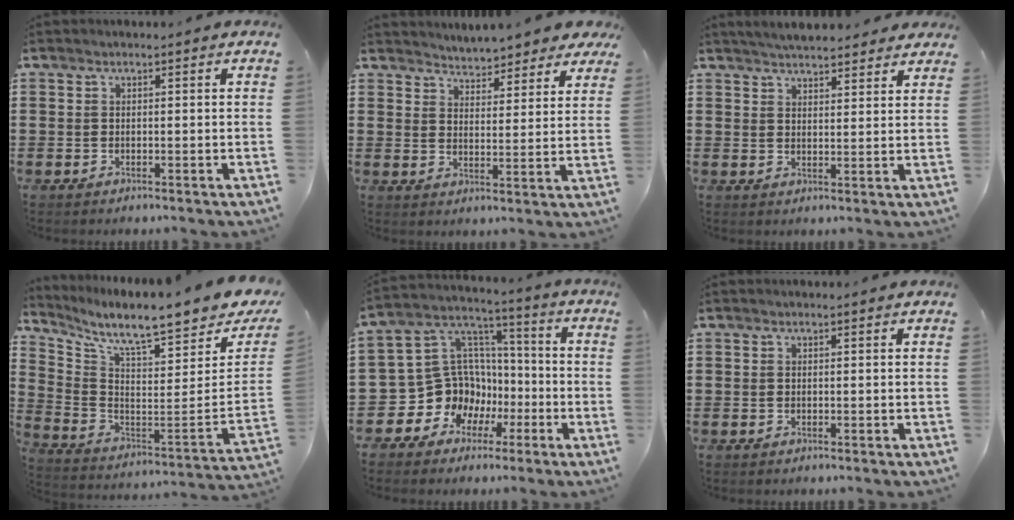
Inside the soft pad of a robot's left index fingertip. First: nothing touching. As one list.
[{"total": 4.5, "force": [4.5, 0.2, -0.4], "torque": [-0.015, -0.024, 0.082]}, {"total": 4.1, "force": [4.0, 0.5, 0.8], "torque": [-0.026, -0.009, 0.074]}, {"total": 8.2, "force": [6.9, 0.0, 4.5], "torque": [-0.104, -0.075, 0.106]}, {"total": 10.9, "force": [-3.3, 10.2, 1.7], "torque": [-0.089, -0.011, -0.047]}, {"total": 0.0}]